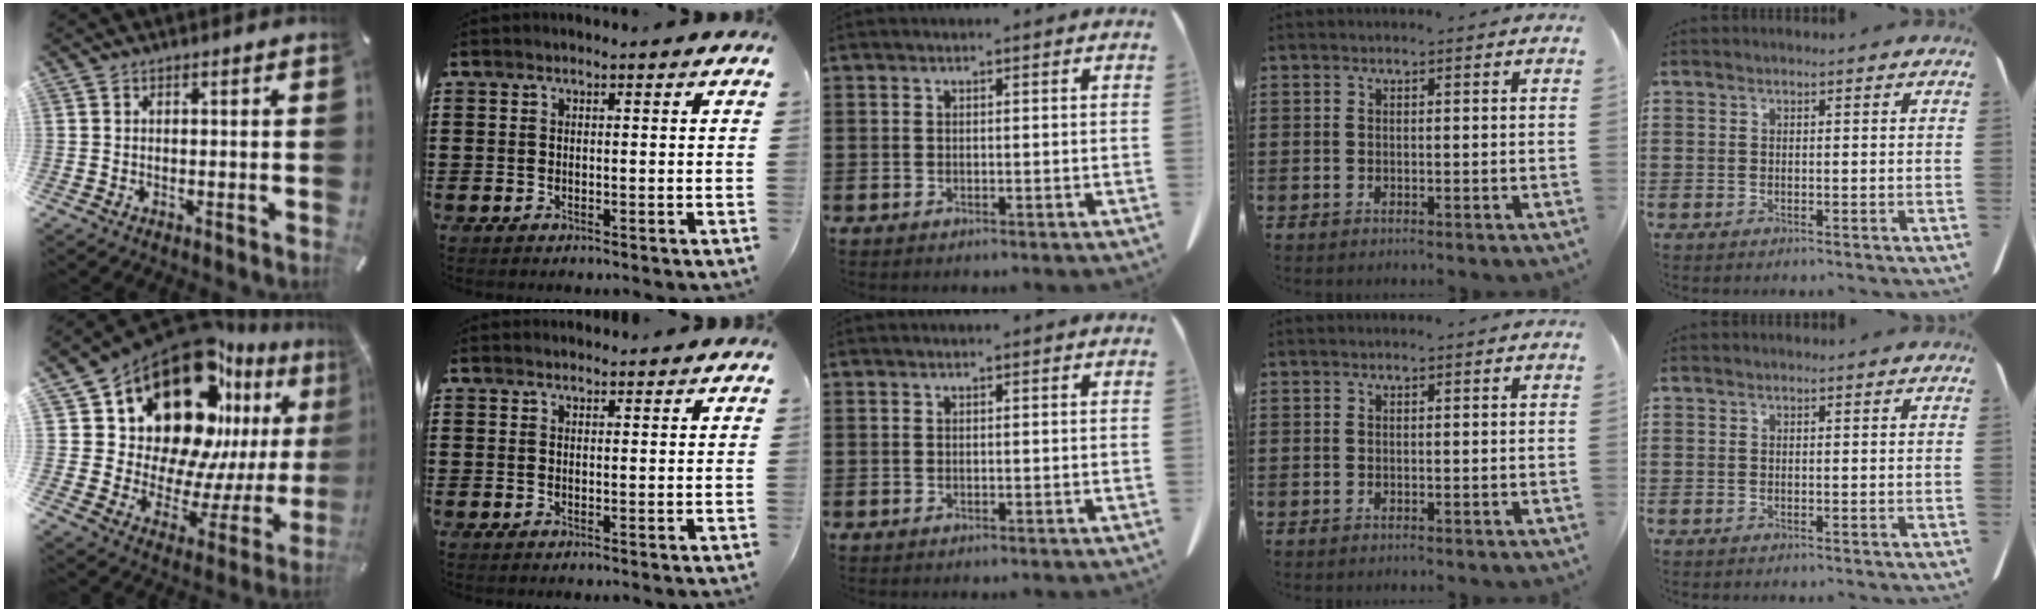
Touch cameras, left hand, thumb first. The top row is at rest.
{"thumb": {"total": 24.0, "force": [15.0, 13.7, 12.9], "torque": [-0.217, -0.136, 0.268]}, "index": {"total": 1.2, "force": [1.2, 0.1, 0.0], "torque": [-0.002, 0.000, 0.024]}}